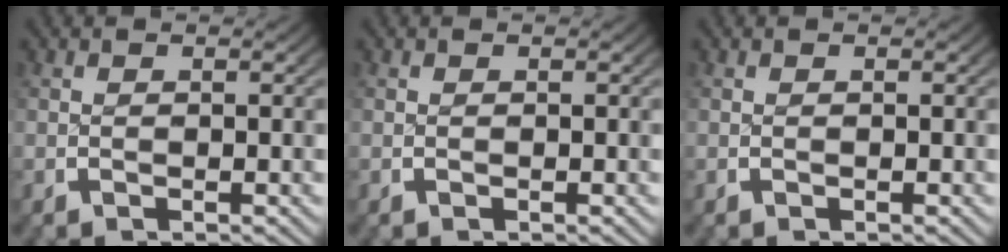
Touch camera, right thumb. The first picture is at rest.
{"total": 0.0}
{"total": 0.0}